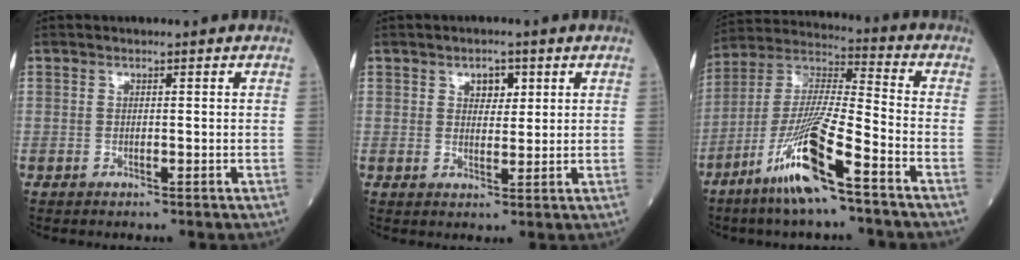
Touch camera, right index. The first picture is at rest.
{"total": 3.1, "force": [1.5, 1.8, 2.1], "torque": [-0.027, 0.002, 0.023]}
{"total": 14.9, "force": [-8.2, 0.6, 12.4], "torque": [-0.256, -0.023, -0.159]}